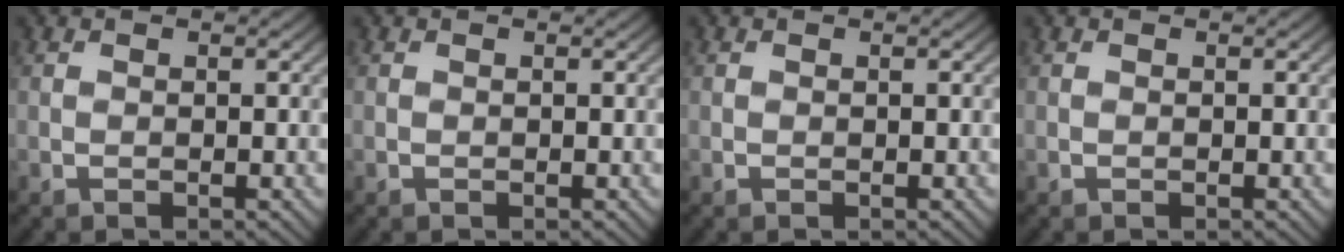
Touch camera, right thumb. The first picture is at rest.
{"total": 0.0}
{"total": 0.0}
{"total": 0.0}